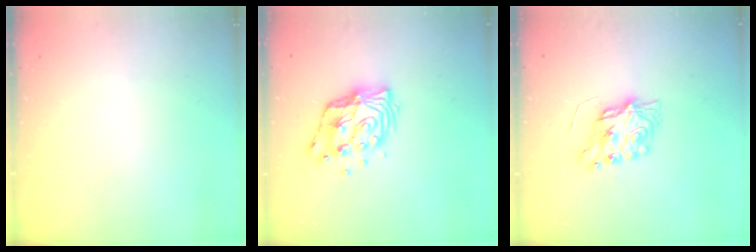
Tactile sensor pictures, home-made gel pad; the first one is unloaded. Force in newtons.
{"total": 12.3, "press": 12.3, "slide": 1.1}
{"total": 7.3, "press": 7.3, "slide": 0.2}